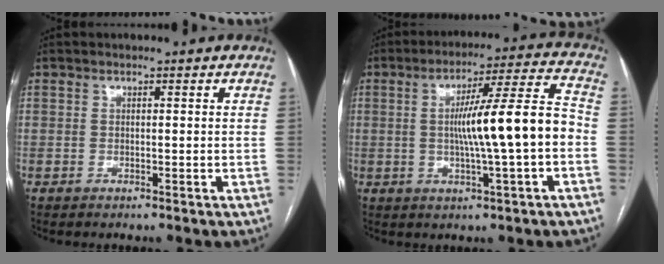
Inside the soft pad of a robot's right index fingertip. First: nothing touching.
{"total": 12.9, "force": [-1.3, 0.0, 12.9], "torque": [-0.204, 0.015, -0.023]}